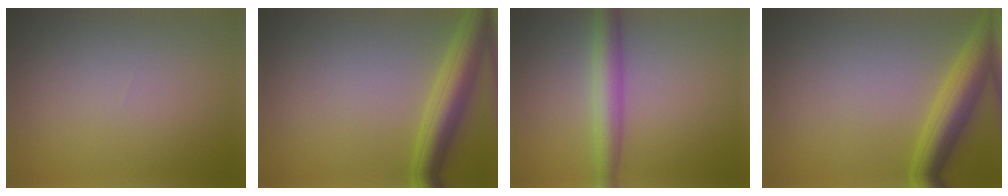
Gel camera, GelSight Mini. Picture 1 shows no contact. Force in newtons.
{"total": 5.6, "press": 5.6, "slide": 0.3}
{"total": 3.7, "press": 3.7, "slide": 0.1}
{"total": 5.5, "press": 5.5, "slide": 0.2}